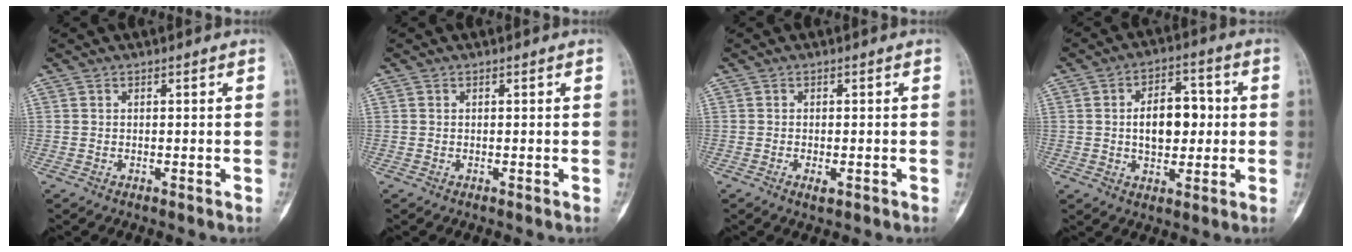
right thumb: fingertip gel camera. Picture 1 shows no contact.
{"total": 0.0}
{"total": 1.8, "force": [-0.8, 0.8, 1.4], "torque": [-0.023, 0.001, -0.011]}
{"total": 10.1, "force": [0.4, 6.2, 8.0], "torque": [-0.093, 0.016, 0.005]}